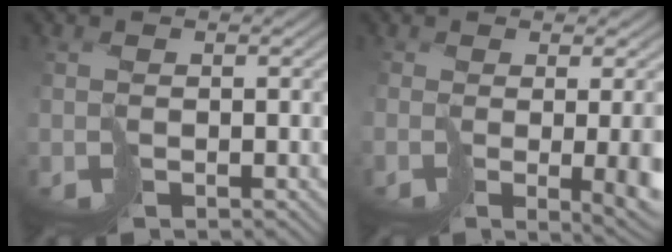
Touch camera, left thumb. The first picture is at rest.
{"total": 6.2, "force": [-0.9, 1.5, 6.0], "torque": [-0.062, -0.028, 0.020]}